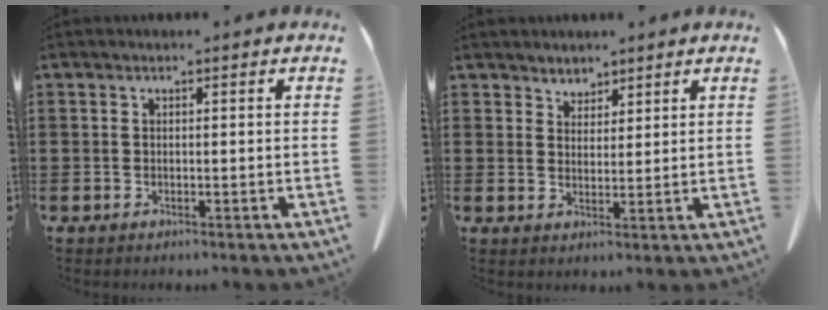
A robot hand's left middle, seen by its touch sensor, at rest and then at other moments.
{"total": 2.8, "force": [2.6, 1.0, -0.2], "torque": [-0.005, -0.002, 0.050]}